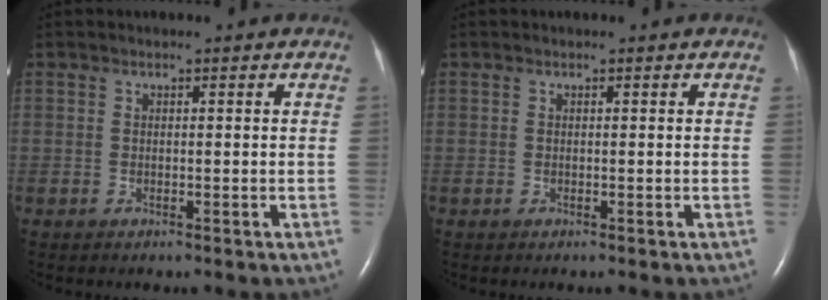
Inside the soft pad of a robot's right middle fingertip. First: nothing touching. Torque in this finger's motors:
{"motor_torque": [0.00, 0.00, 0.00, 0.00]}